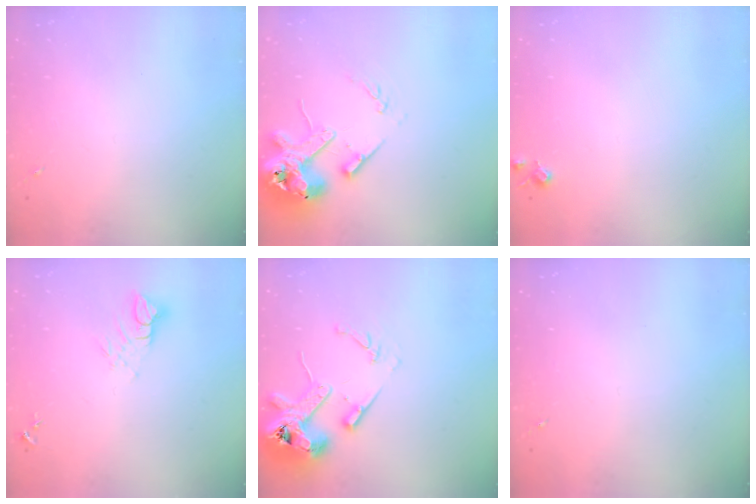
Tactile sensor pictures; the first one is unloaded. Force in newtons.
{"total": 16.3, "press": 16.0, "slide": 2.6}
{"total": 5.7, "press": 5.6, "slide": 0.9}
{"total": 6.6, "press": 6.6, "slide": 0.5}
{"total": 15.1, "press": 15.0, "slide": 2.1}
{"total": 0.0}